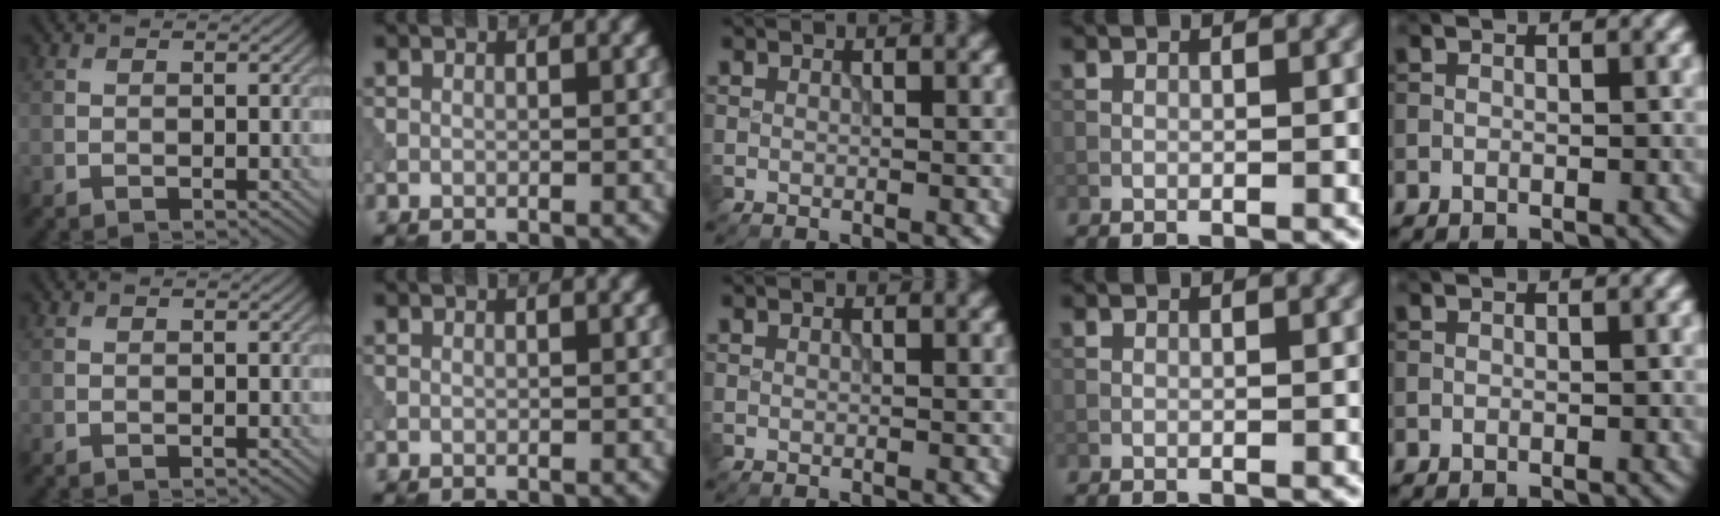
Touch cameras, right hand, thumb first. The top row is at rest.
{}